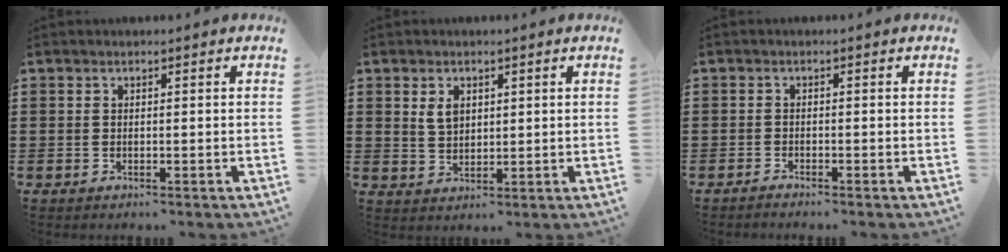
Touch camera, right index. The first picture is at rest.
{"total": 3.0, "force": [1.3, 1.9, 1.9], "torque": [-0.044, 0.008, 0.023]}
{"total": 0.8, "force": [-0.8, -0.1, 0.0], "torque": [-0.002, 0.003, -0.016]}